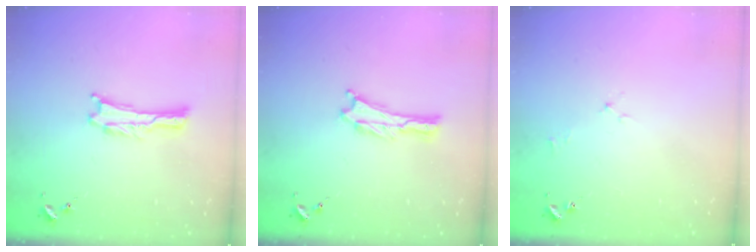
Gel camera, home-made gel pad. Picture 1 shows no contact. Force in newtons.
{"total": 0.0}
{"total": 1.7, "press": 1.6, "slide": 0.3}